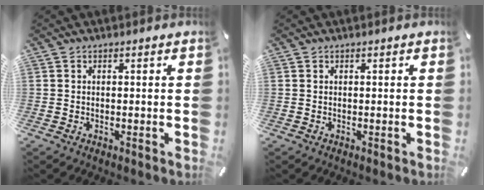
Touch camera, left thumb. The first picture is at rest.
{"total": 0.0}